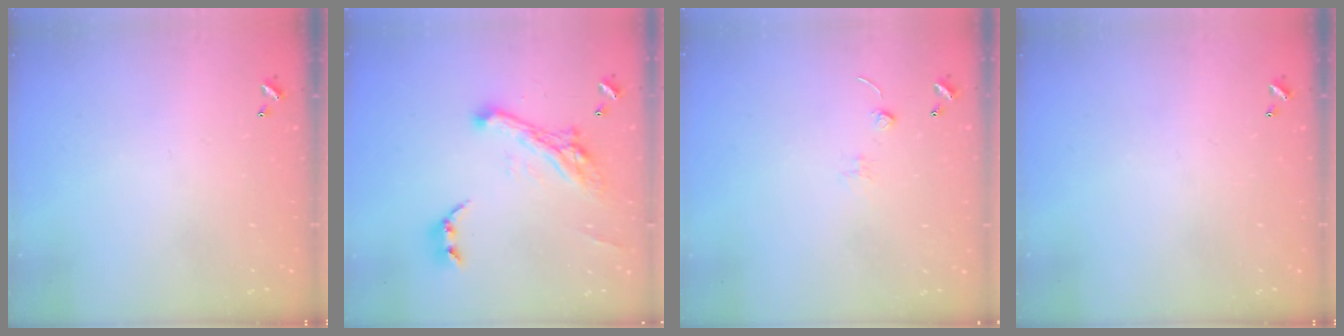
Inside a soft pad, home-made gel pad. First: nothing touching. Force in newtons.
{"total": 9.3, "press": 9.2, "slide": 1.2}
{"total": 0.0}
{"total": 0.0}